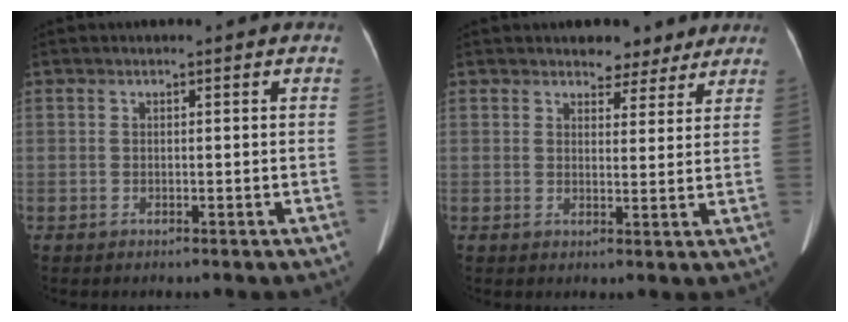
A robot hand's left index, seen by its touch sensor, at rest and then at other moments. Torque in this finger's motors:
{"motor_torque": [0.96, -1.18, 0.09, 0.03]}